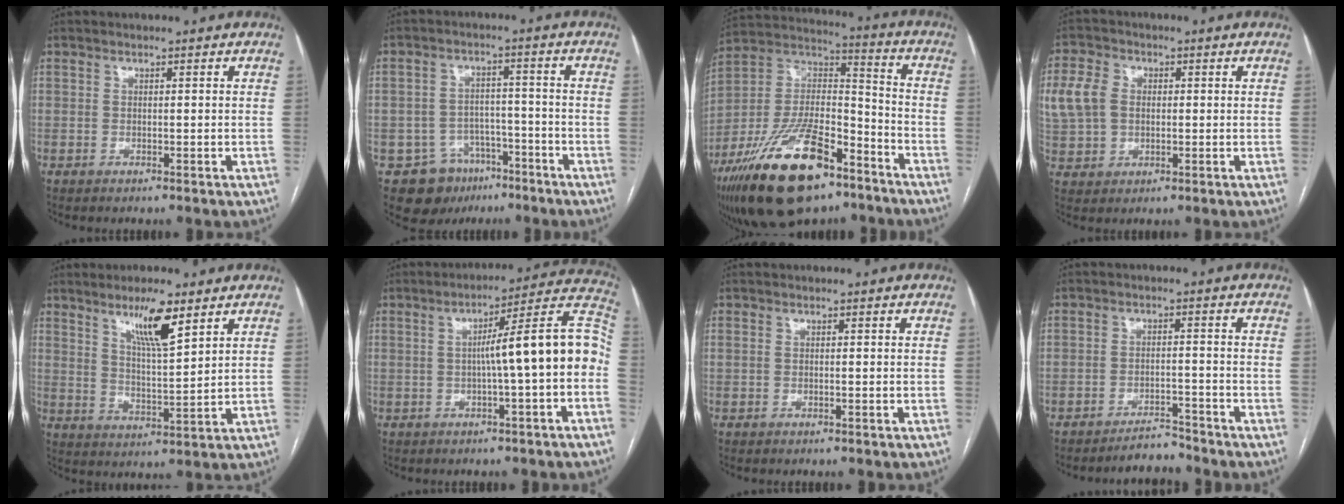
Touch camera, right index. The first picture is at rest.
{"total": 9.7, "force": [-5.7, 7.4, 2.3], "torque": [-0.035, 0.021, -0.079]}
{"total": 24.2, "force": [-15.4, 9.2, 16.3], "torque": [-0.316, 0.005, -0.266]}
{"total": 8.1, "force": [1.2, 6.4, 4.8], "torque": [-0.124, 0.019, 0.026]}
{"total": 8.4, "force": [5.4, 0.9, 6.5], "torque": [-0.115, -0.008, 0.095]}
{"total": 13.3, "force": [-1.0, 0.0, 13.3], "torque": [-0.177, 0.040, -0.020]}
{"total": 0.0}
{"total": 3.4, "force": [-3.4, 0.6, 0.1], "torque": [0.003, -0.005, -0.055]}